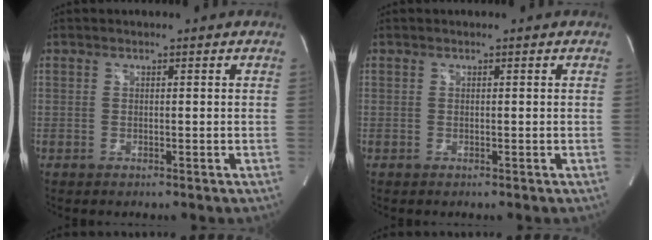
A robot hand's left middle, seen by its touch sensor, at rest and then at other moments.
{"total": 0.0}